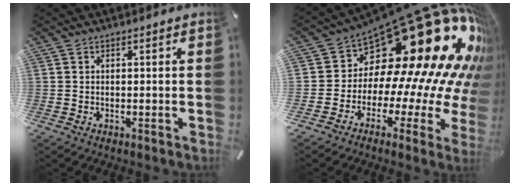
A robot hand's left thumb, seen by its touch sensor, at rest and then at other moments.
{"total": 30.3, "force": [15.2, 14.9, 21.6], "torque": [-0.286, -0.186, 0.299]}